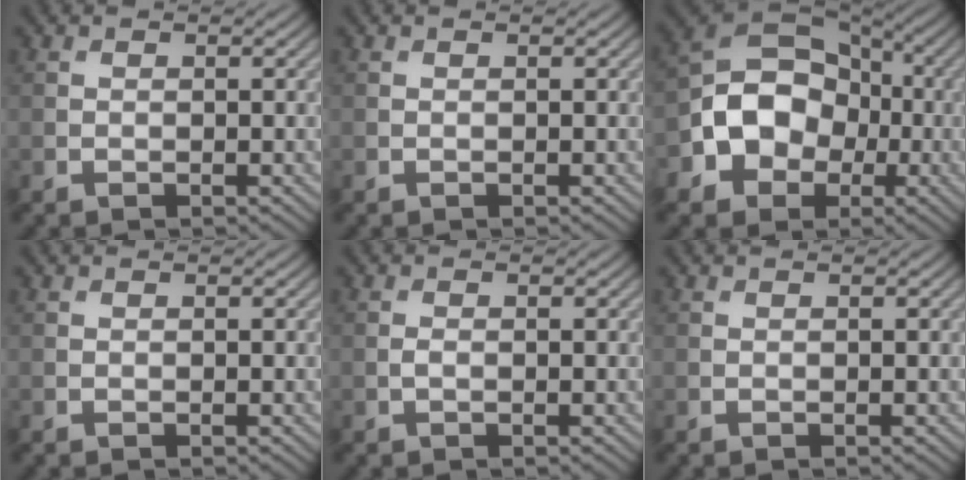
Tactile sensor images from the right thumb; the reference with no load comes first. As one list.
[{"total": 0.0}, {"total": 10.5, "force": [-2.5, 8.3, 5.9], "torque": [-0.103, -0.002, -0.063]}, {"total": 0.0}, {"total": 0.6, "force": [-0.1, 0.3, 0.5], "torque": [-0.013, 0.001, -0.003]}, {"total": 0.0}]